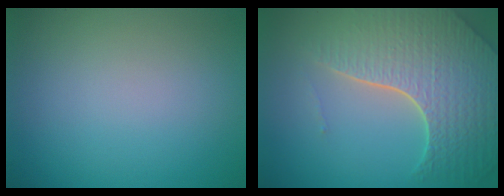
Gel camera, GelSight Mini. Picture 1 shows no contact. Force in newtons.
{"total": 8.3, "press": 5.8, "slide": 6.0}